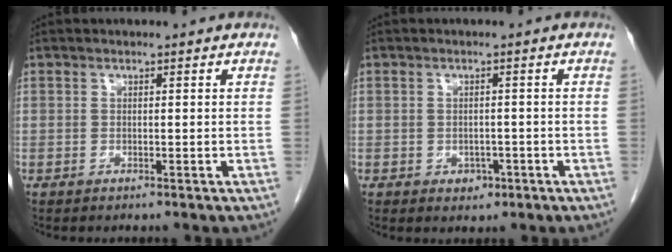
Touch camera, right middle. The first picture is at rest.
{"total": 2.0, "force": [-0.9, 1.5, 1.0], "torque": [-0.014, 0.002, -0.005]}